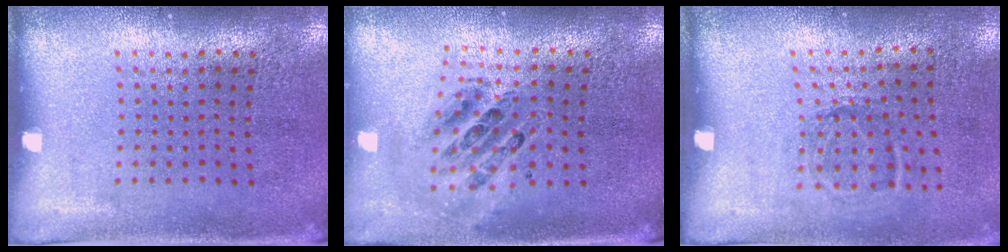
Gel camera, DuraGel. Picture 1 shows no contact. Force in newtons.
{"total": 0.9, "press": 0.9, "slide": 0.1}
{"total": 1.2, "press": 0.8, "slide": 0.8}